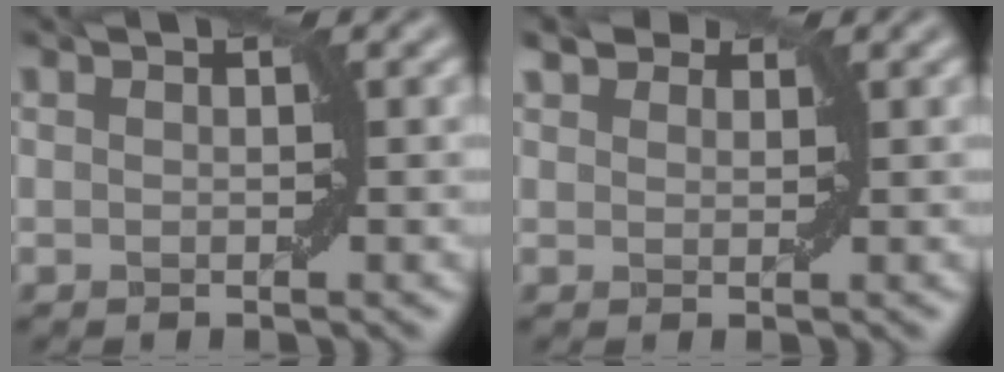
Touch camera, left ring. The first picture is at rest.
{"total": 1.7, "force": [1.5, 0.8, 0.5], "torque": [-0.008, 0.006, 0.028]}